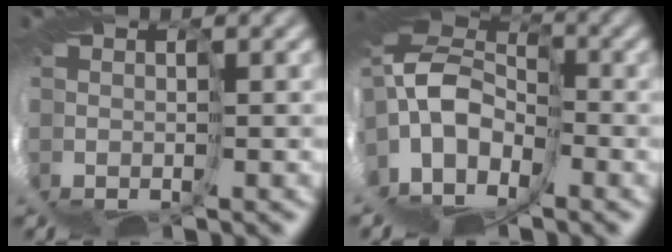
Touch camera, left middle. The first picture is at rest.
{"total": 7.9, "force": [1.8, 4.6, 6.2], "torque": [-0.126, 0.012, 0.032]}